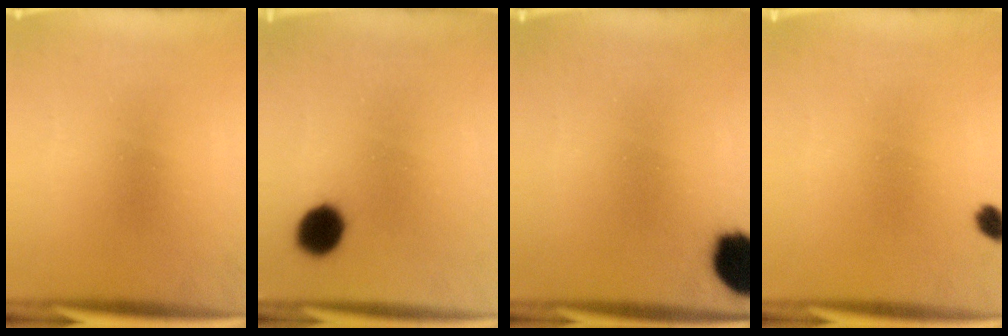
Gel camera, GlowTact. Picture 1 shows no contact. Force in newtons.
{"total": 7.4}
{"total": 12.1}
{"total": 1.9}